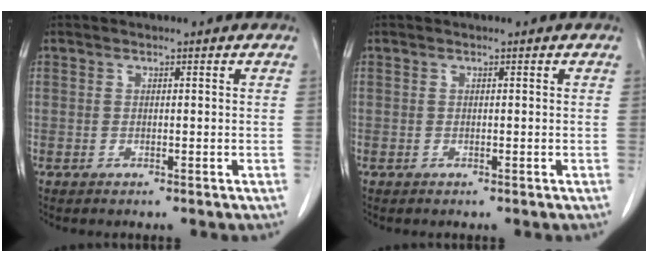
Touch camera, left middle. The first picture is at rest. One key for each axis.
{"total": 0.0}